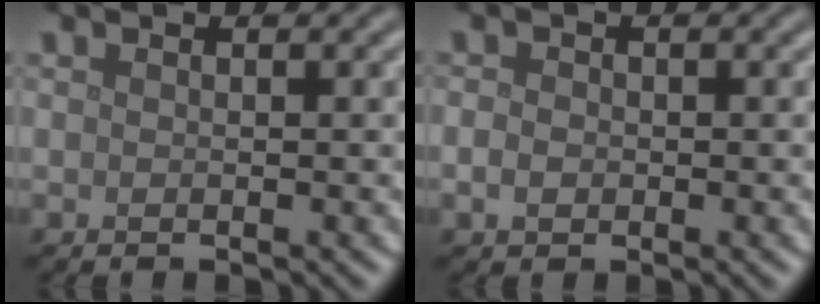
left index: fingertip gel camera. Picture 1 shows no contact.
{"total": 1.5, "force": [-0.4, 1.2, 0.8], "torque": [-0.017, -0.001, -0.011]}